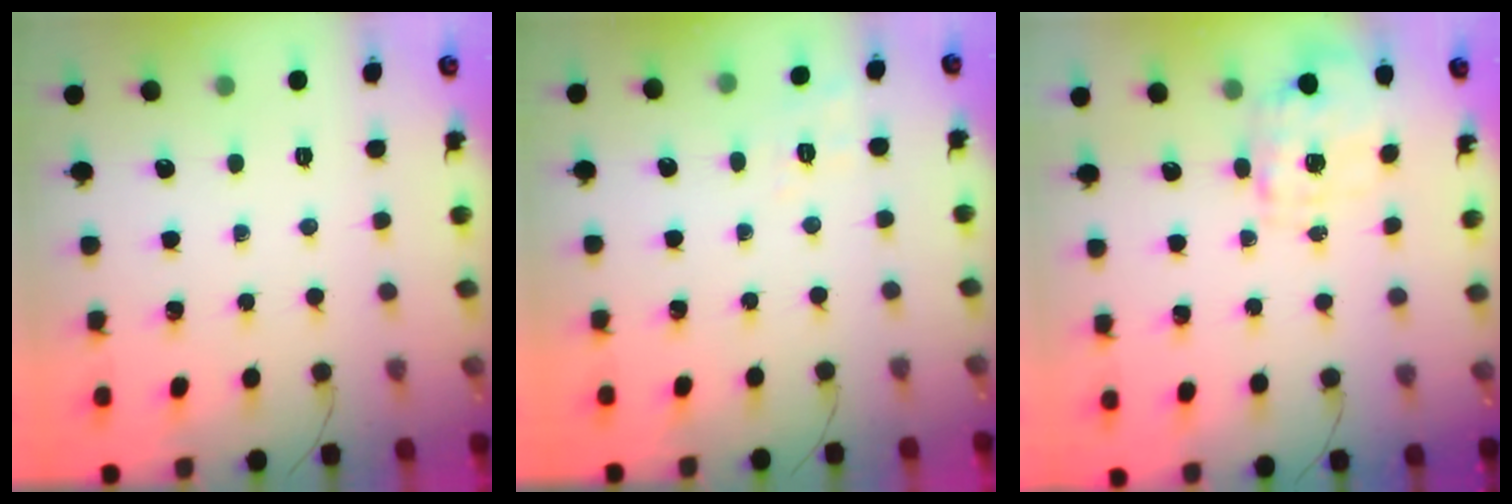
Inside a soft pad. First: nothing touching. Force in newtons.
{"total": 4.1, "press": 3.6, "slide": 1.9}
{"total": 4.0, "press": 3.9, "slide": 0.9}